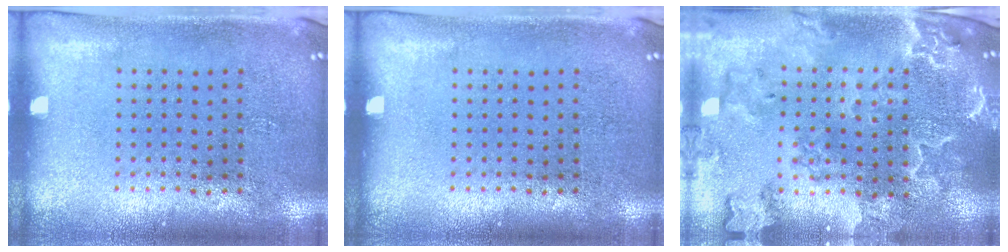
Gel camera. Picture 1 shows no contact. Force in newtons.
{"total": 0.0}
{"total": 3.2, "press": 2.9, "slide": 1.3}